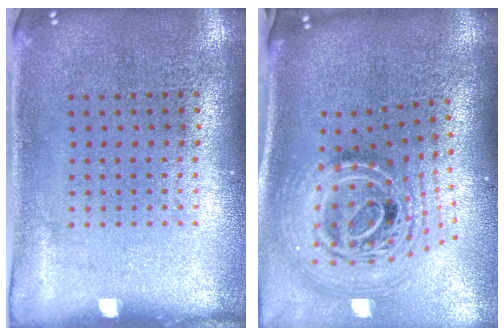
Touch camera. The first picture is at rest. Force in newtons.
{"total": 2.9, "press": 1.9, "slide": 2.1}